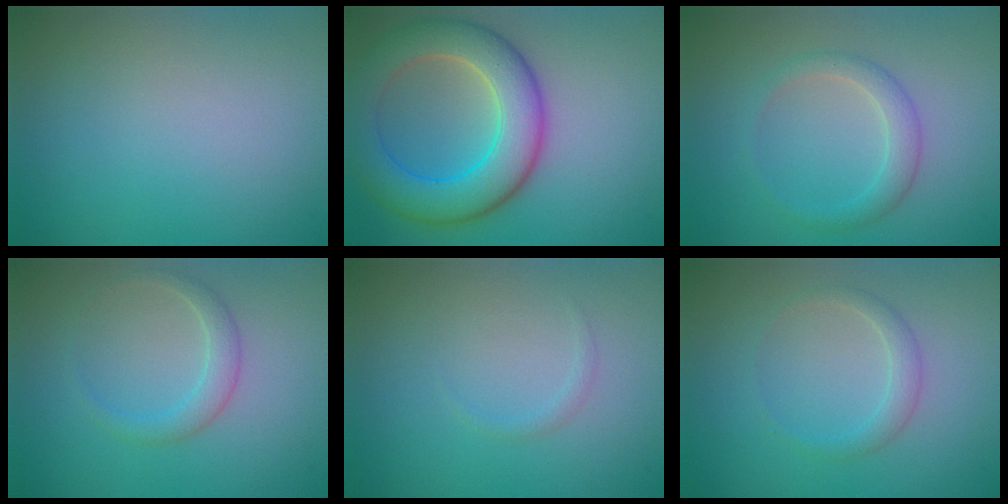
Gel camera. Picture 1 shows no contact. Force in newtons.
{"total": 8.3, "press": 8.2, "slide": 0.5}
{"total": 2.1, "press": 2.1, "slide": 0.1}
{"total": 1.9, "press": 1.9, "slide": 0.0}
{"total": 0.5, "press": 0.5, "slide": 0.0}
{"total": 1.5, "press": 1.5, "slide": 0.0}